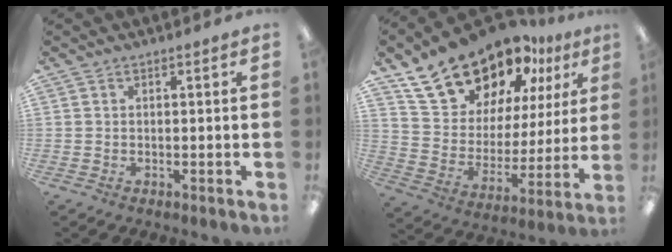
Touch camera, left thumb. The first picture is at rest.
{"total": 21.4, "force": [16.9, 10.3, 8.0], "torque": [-0.162, -0.107, 0.313]}